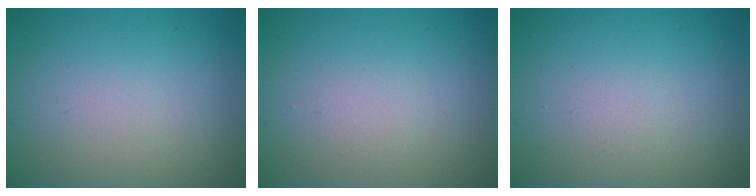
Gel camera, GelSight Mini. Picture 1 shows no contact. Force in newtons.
{"total": 0.7, "press": 0.7, "slide": 0.0}
{"total": 0.6, "press": 0.6, "slide": 0.0}